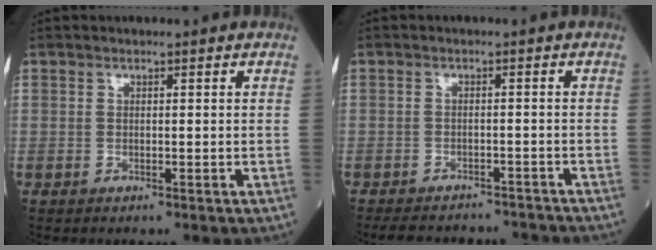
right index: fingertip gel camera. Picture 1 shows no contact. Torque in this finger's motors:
{"motor_torque": [-0.50, 0.13, -0.79, -0.21]}